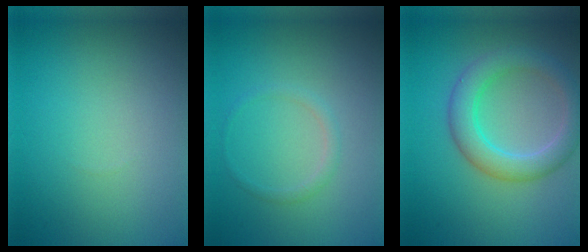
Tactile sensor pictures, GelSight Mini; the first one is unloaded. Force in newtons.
{"total": 1.0, "press": 1.0, "slide": 0.1}
{"total": 4.4, "press": 4.4, "slide": 0.2}